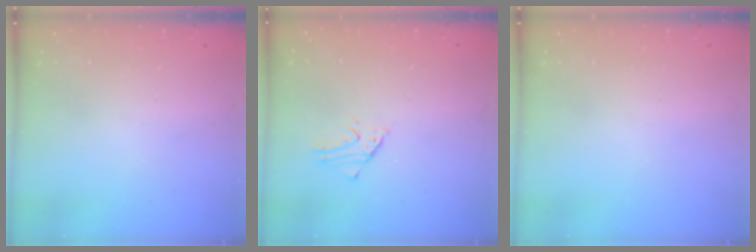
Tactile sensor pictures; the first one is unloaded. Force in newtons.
{"total": 1.9, "press": 1.9, "slide": 0.1}
{"total": 0.0}